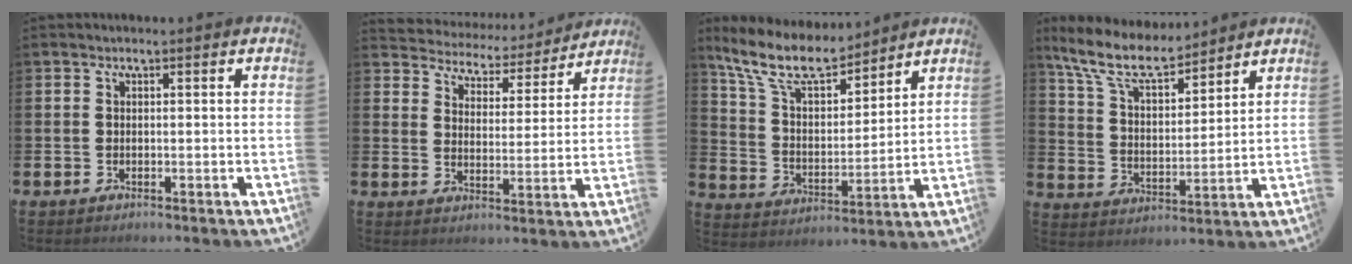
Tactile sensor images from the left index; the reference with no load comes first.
{"total": 4.4, "force": [4.1, 1.5, -0.3], "torque": [-0.016, -0.043, 0.063]}
{"total": 10.5, "force": [9.1, 3.0, 4.3], "torque": [-0.121, -0.044, 0.164]}
{"total": 9.2, "force": [7.9, 2.7, 3.8], "torque": [-0.107, -0.040, 0.142]}